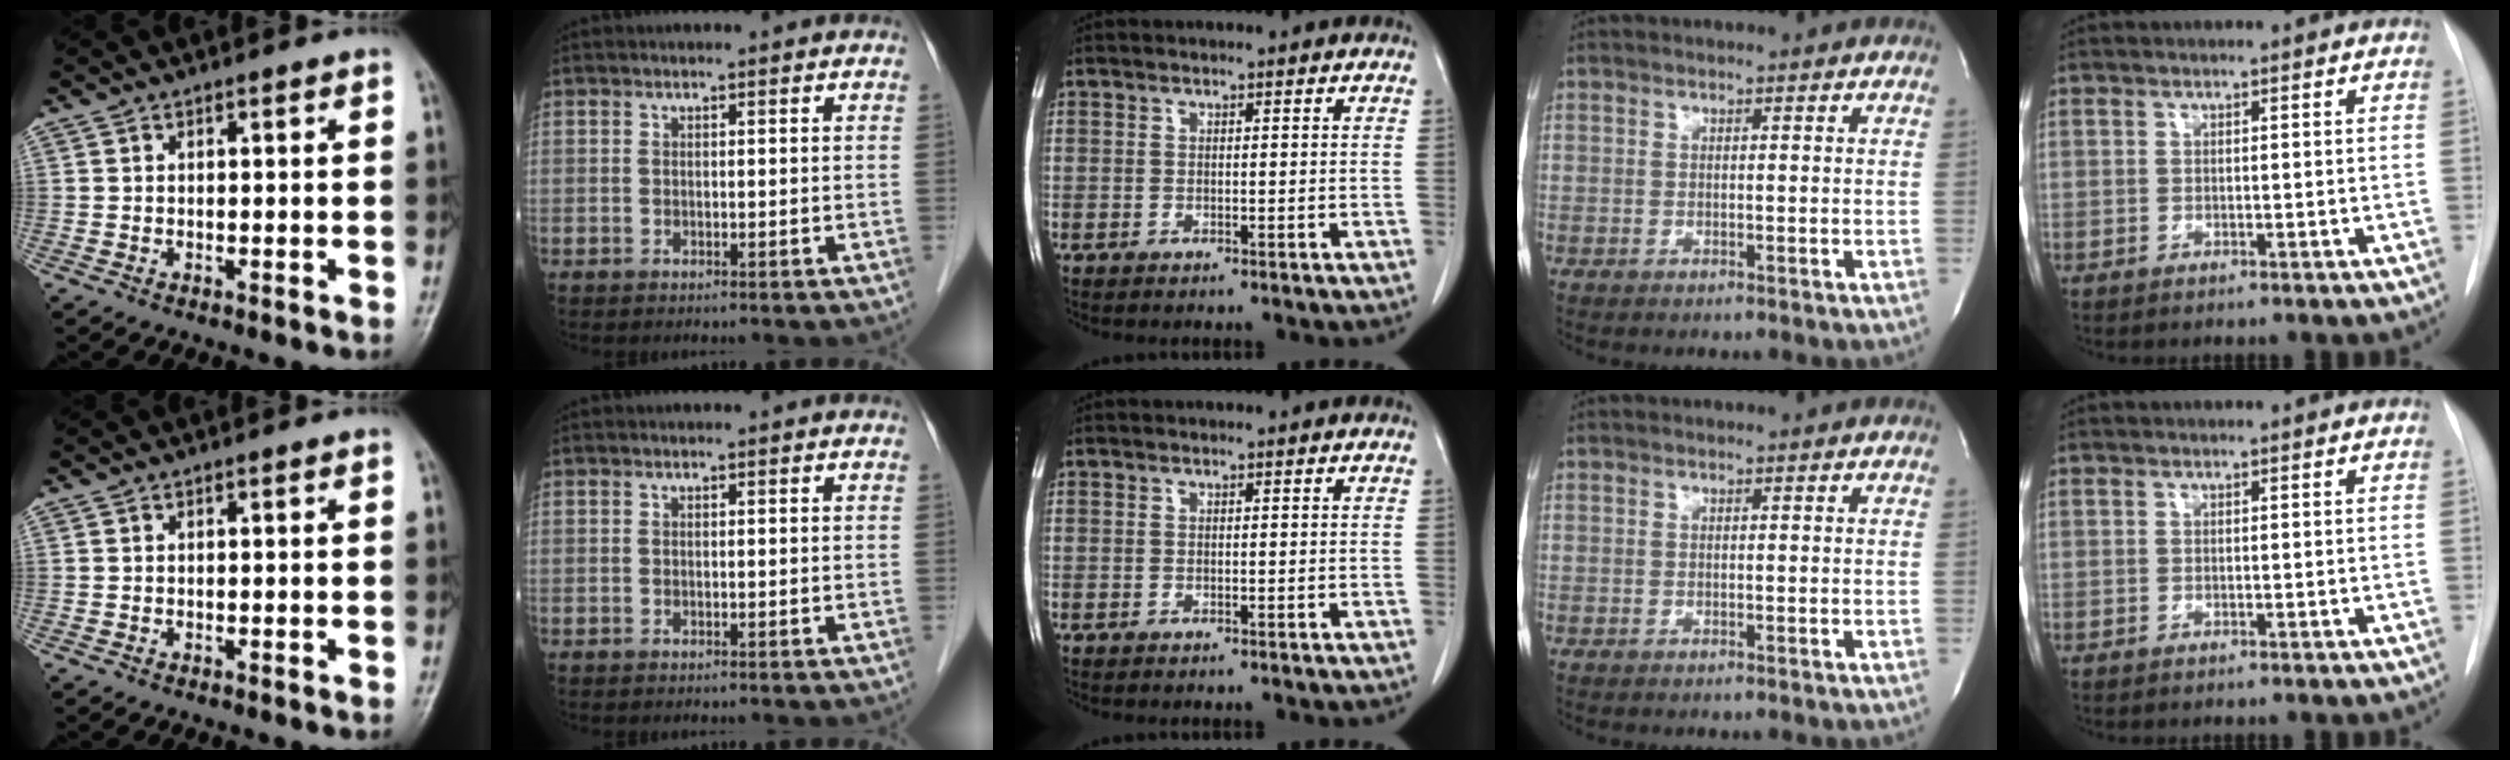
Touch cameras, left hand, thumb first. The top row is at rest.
{}